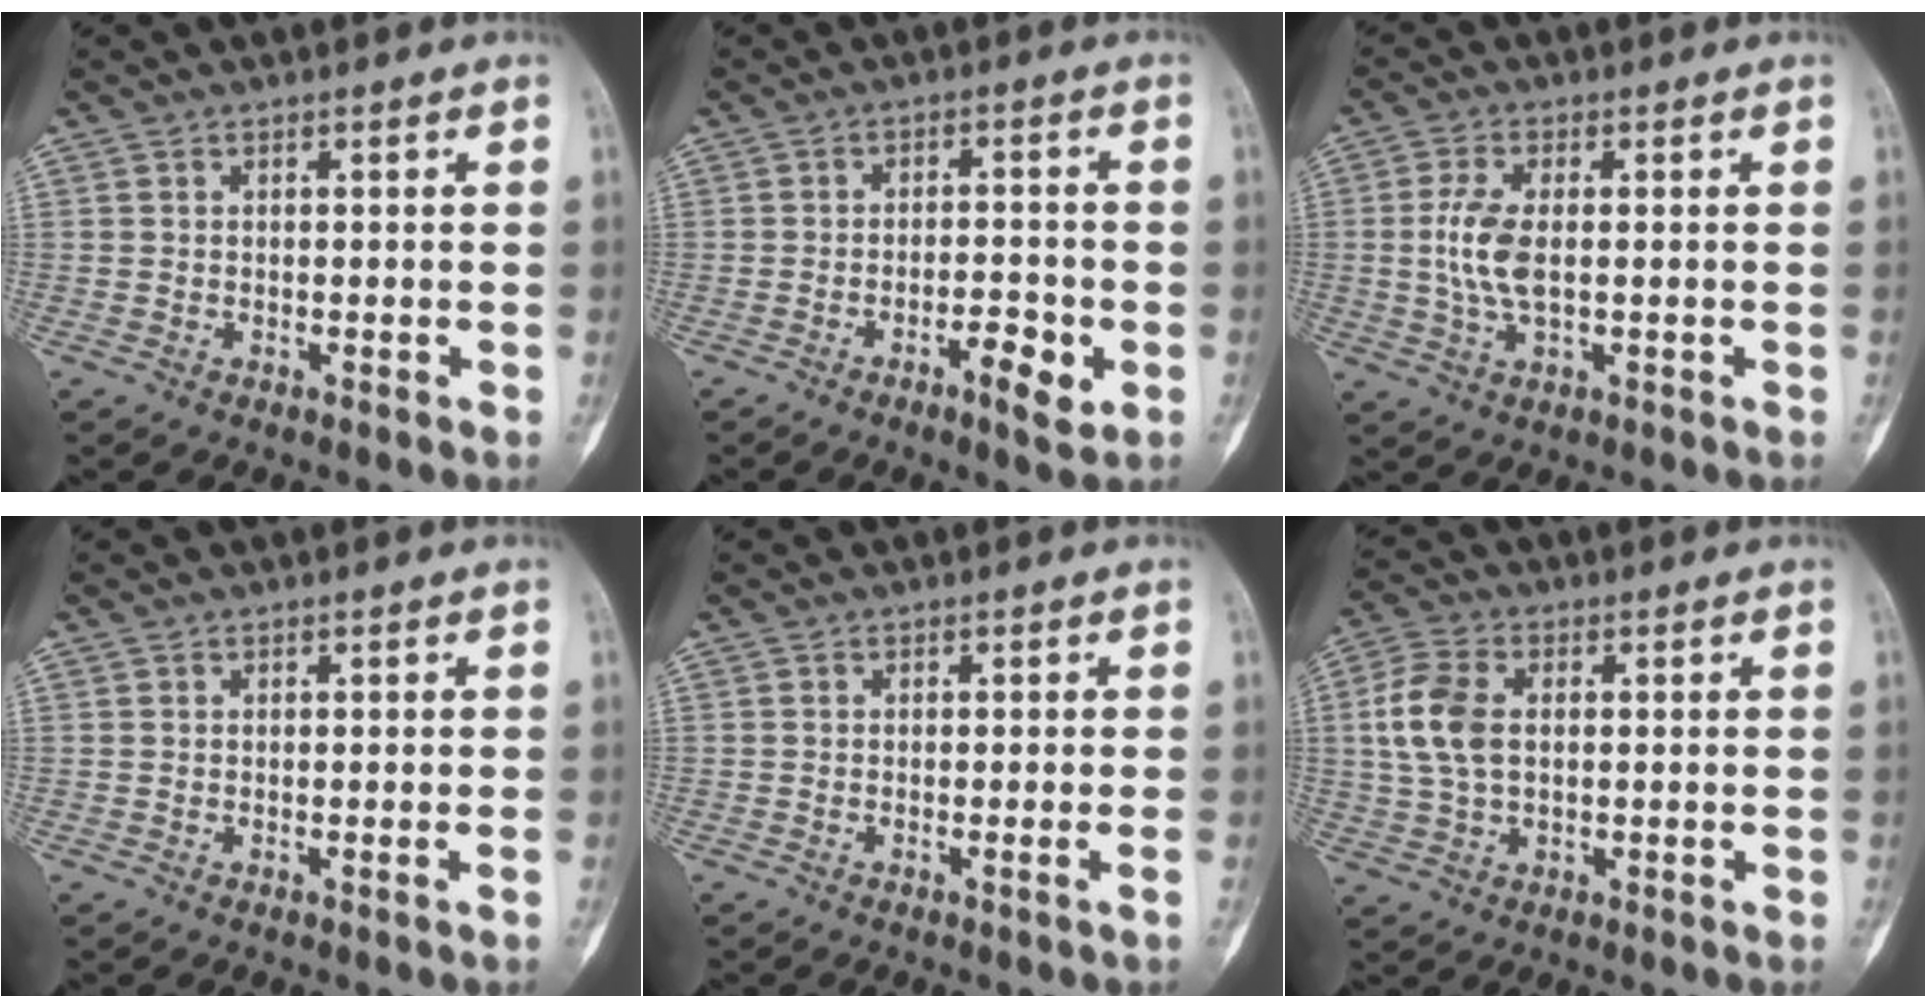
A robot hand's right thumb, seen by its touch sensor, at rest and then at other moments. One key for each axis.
{"total": 5.4, "fx": -2.3, "fy": 1.9, "fz": 4.5, "tx": -0.067, "ty": 0.013, "tz": -0.034}
{"total": 7.0, "fx": 0.1, "fy": 3.3, "fz": 6.2, "tx": -0.135, "ty": -0.001, "tz": 0.000}
{"total": 0.0}
{"total": 0.6, "fx": -0.1, "fy": -0.3, "fz": 0.4, "tx": 0.001, "ty": 0.001, "tz": -0.005}
{"total": 9.2, "fx": 1.2, "fy": 5.8, "fz": 6.9, "tx": -0.148, "ty": 0.011, "tz": 0.024}